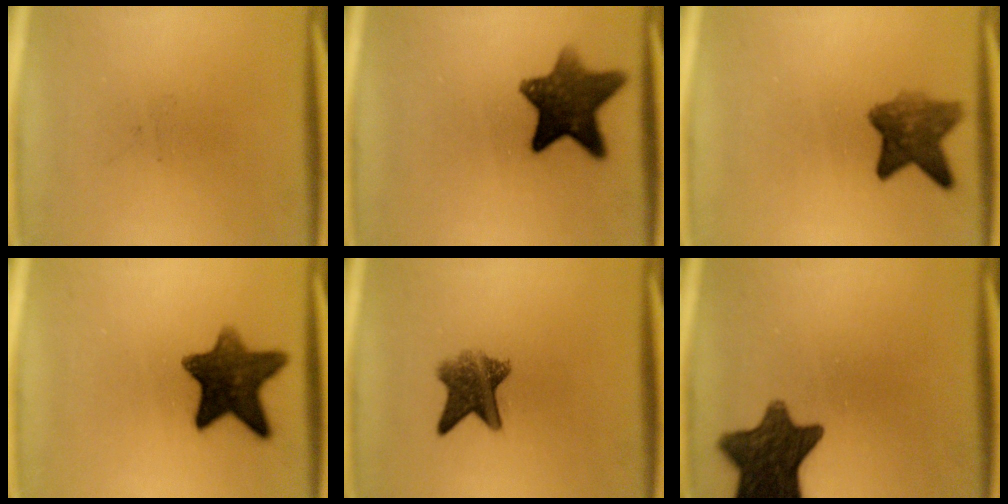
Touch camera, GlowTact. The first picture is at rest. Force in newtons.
{"total": 11.3}
{"total": 6.7}
{"total": 11.1}
{"total": 6.5}
{"total": 11.9}